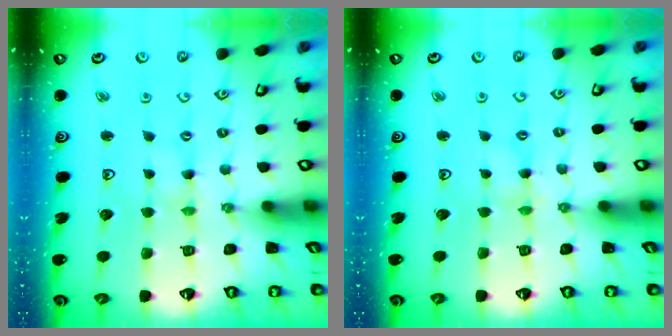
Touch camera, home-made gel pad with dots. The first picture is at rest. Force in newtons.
{"total": 1.8, "press": 1.8, "slide": 0.3}